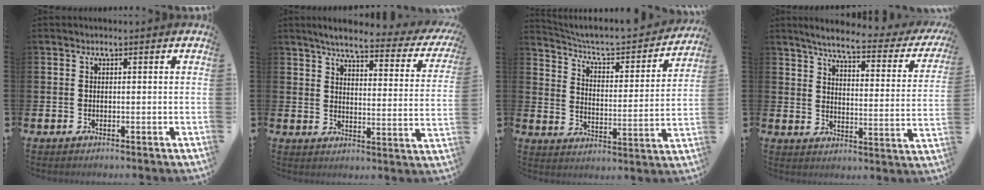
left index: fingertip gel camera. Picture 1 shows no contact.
{"total": 5.1, "force": [4.2, 1.1, 2.7], "torque": [-0.059, -0.034, 0.060]}
{"total": 6.2, "force": [5.6, 1.7, 2.2], "torque": [-0.077, -0.038, 0.090]}
{"total": 5.4, "force": [4.5, 0.8, 2.9], "torque": [-0.071, -0.034, 0.065]}